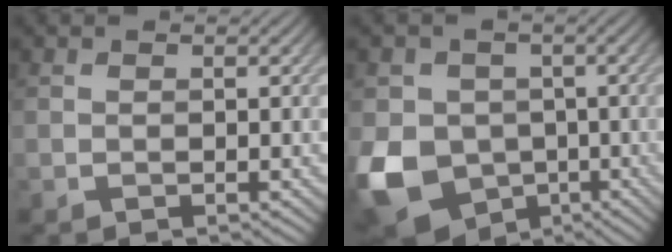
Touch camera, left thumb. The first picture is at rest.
{"total": 12.4, "force": [-3.5, 10.4, 5.6], "torque": [-0.162, -0.041, -0.071]}